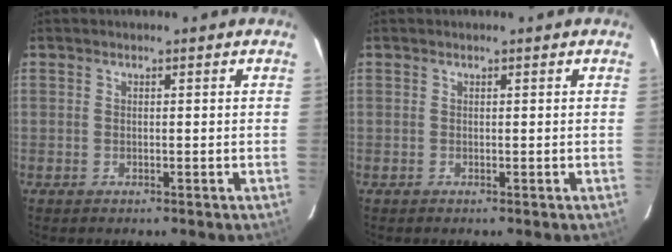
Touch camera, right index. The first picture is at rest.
{"total": 0.0}